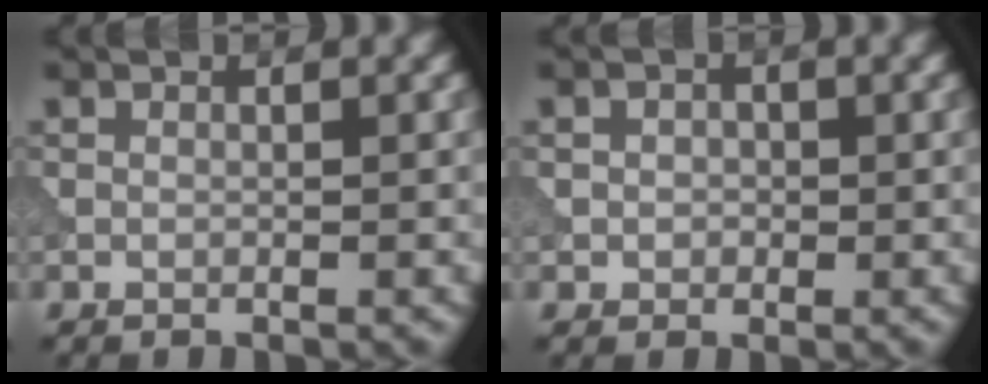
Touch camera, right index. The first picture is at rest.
{"total": 1.5, "force": [0.1, 1.3, 0.7], "torque": [-0.011, 0.002, -0.007]}